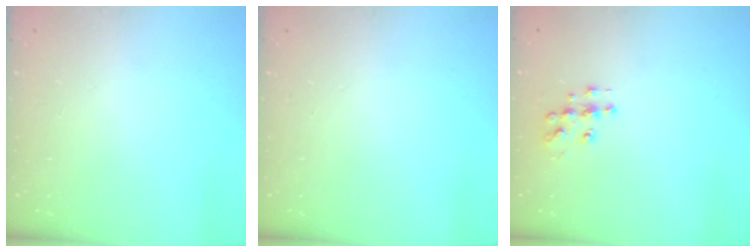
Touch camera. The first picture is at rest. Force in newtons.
{"total": 0.0}
{"total": 8.5, "press": 8.5, "slide": 0.5}